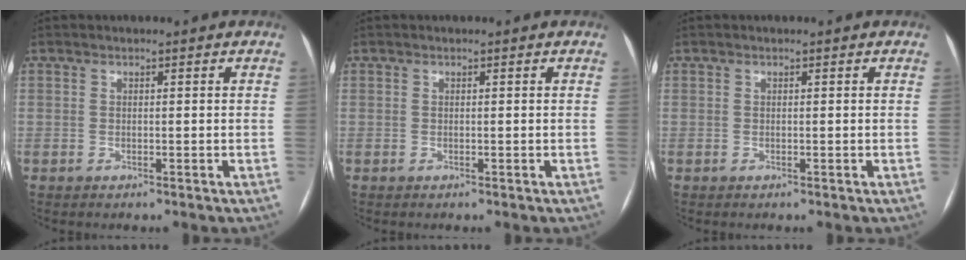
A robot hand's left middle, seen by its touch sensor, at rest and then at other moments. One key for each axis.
{"total": 0.0}
{"total": 0.0}